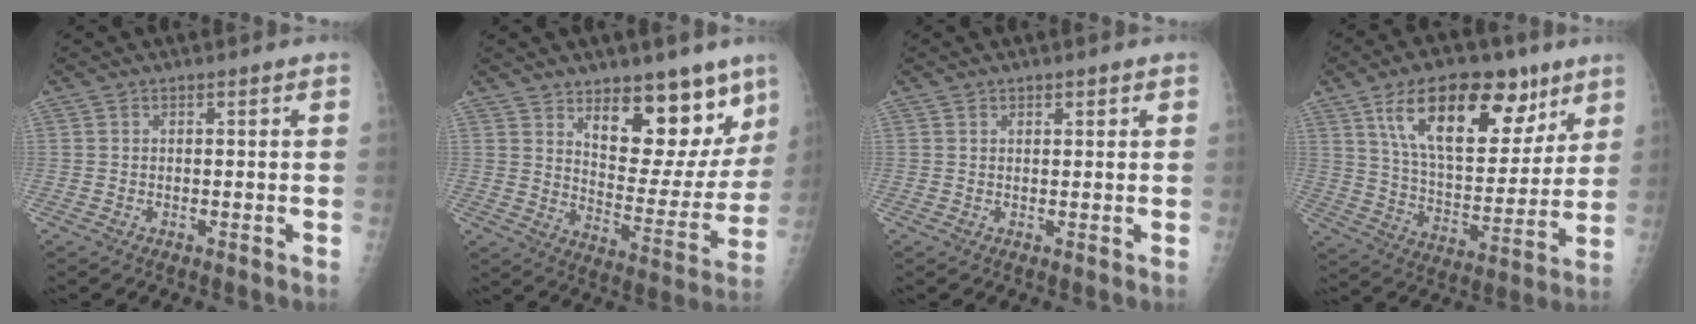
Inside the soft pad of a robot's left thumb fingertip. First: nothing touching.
{"total": 16.6, "force": [10.4, 7.9, 10.3], "torque": [-0.080, -0.075, 0.161]}
{"total": 1.4, "force": [0.9, 0.8, 0.8], "torque": [-0.003, -0.003, 0.011]}
{"total": 23.2, "force": [12.0, 11.4, 16.2], "torque": [-0.215, -0.038, 0.206]}